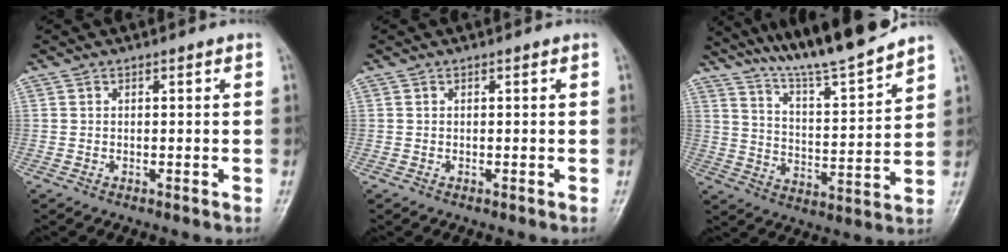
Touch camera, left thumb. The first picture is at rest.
{"total": 0.0}
{"total": 17.0, "force": [14.8, 1.2, 8.2], "torque": [-0.120, -0.072, 0.244]}